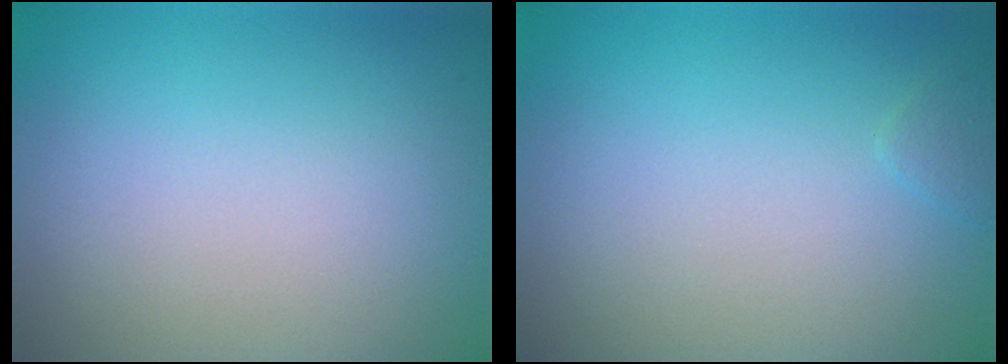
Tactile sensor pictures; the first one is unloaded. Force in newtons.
{"total": 0.7, "press": 0.7, "slide": 0.0}